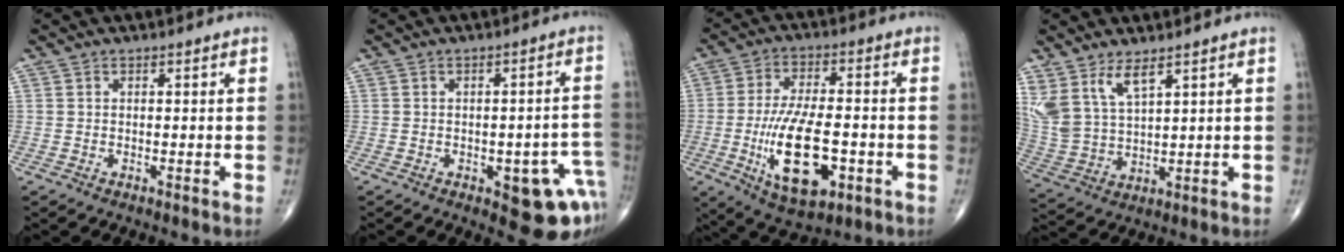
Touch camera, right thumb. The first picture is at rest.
{"total": 11.2, "force": [-4.4, 4.6, 9.2], "torque": [-0.072, 0.025, -0.043]}
{"total": 16.0, "force": [-4.3, 6.9, 13.8], "torque": [-0.244, 0.007, -0.062]}
{"total": 9.9, "force": [6.1, 4.0, 6.6], "torque": [-0.141, -0.026, 0.141]}